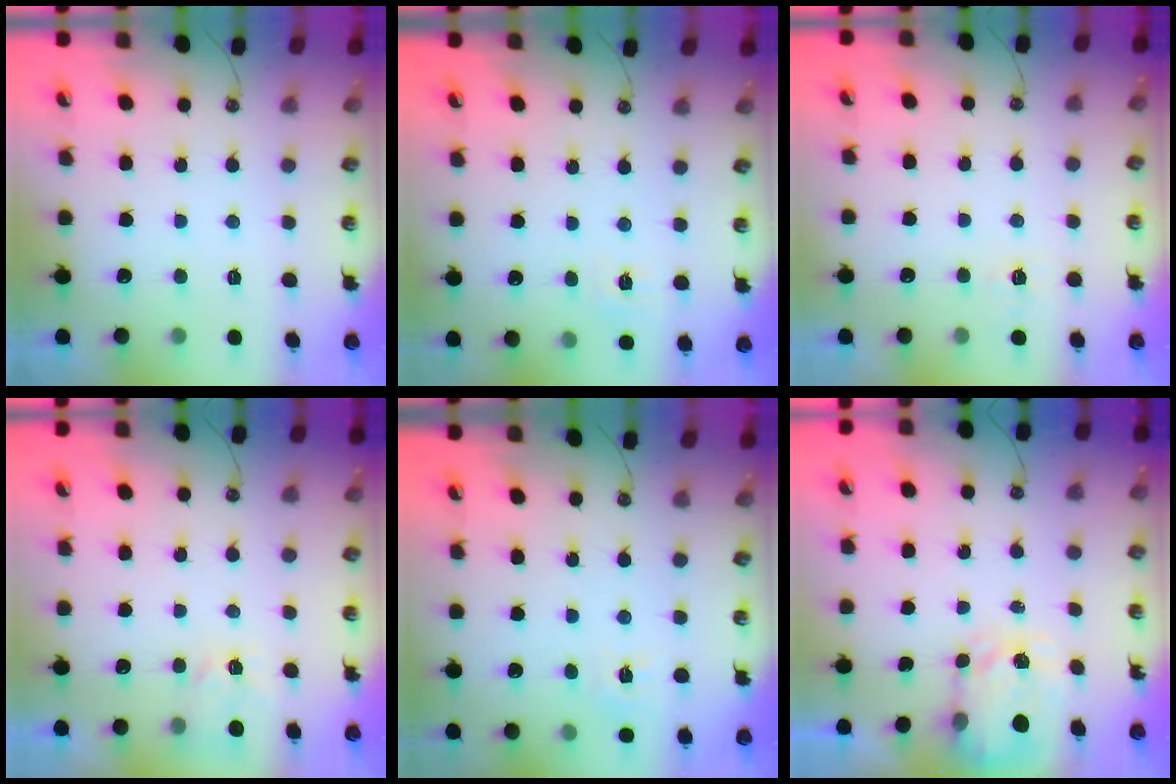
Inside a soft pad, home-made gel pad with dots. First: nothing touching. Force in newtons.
{"total": 4.6, "press": 4.6, "slide": 0.3}
{"total": 3.2, "press": 3.1, "slide": 0.4}
{"total": 2.9, "press": 2.8, "slide": 0.4}
{"total": 5.5, "press": 5.5, "slide": 0.6}
{"total": 3.7, "press": 3.6, "slide": 0.5}